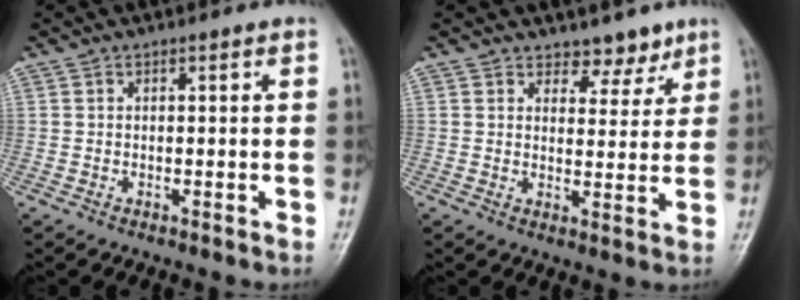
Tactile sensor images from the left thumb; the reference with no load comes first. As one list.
[{"total": 4.8, "force": [3.8, 2.7, 1.2], "torque": [0.018, -0.026, 0.055]}]